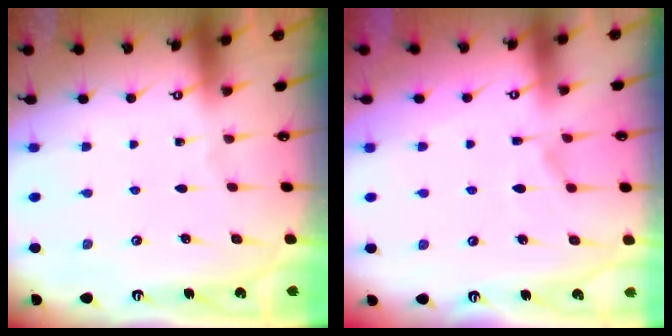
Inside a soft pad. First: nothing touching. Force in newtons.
{"total": 1.4, "press": 0.6, "slide": 1.3}